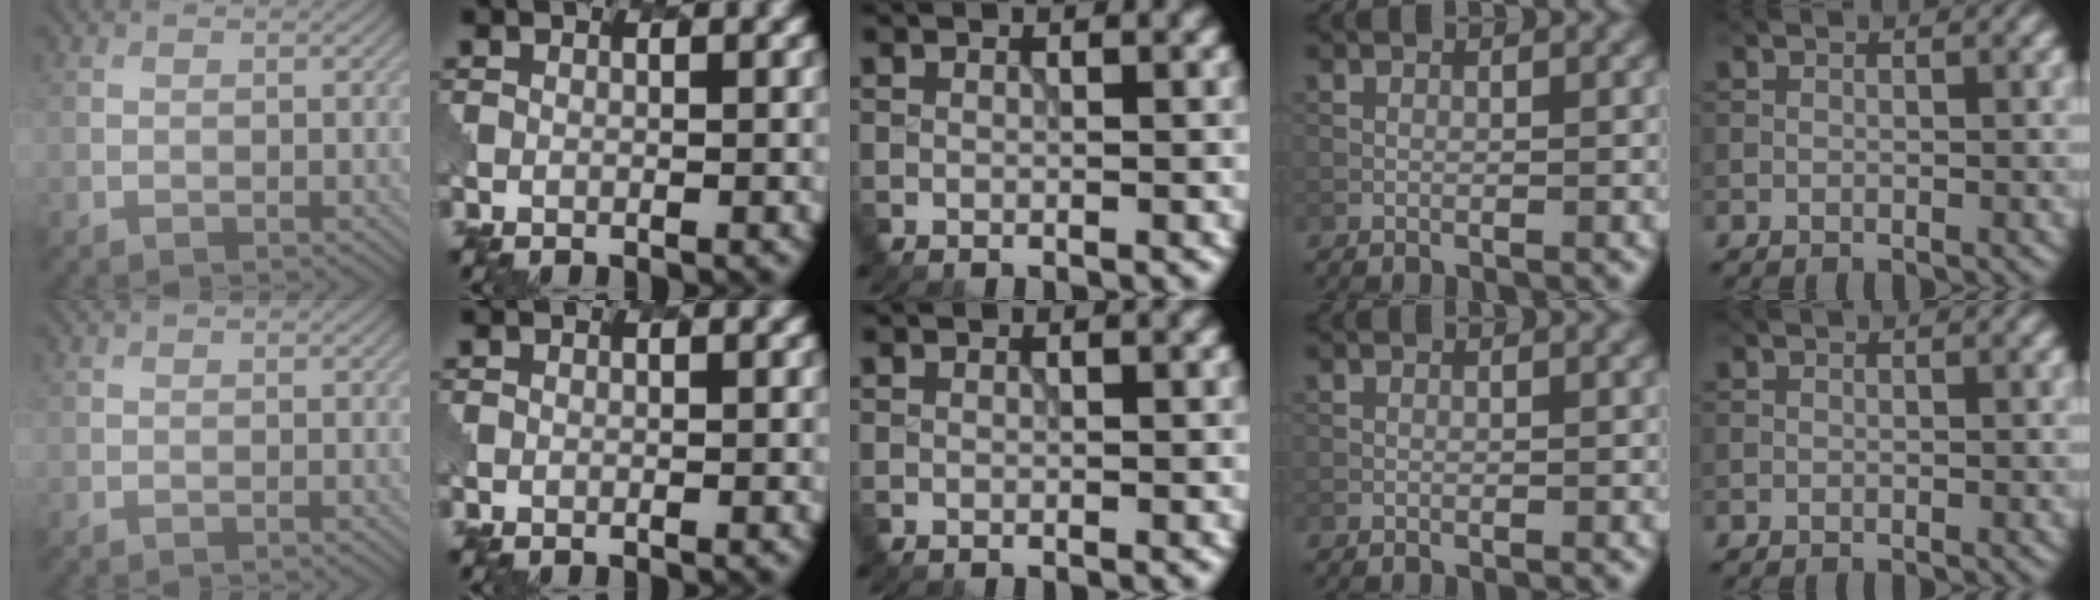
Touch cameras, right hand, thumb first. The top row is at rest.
{}